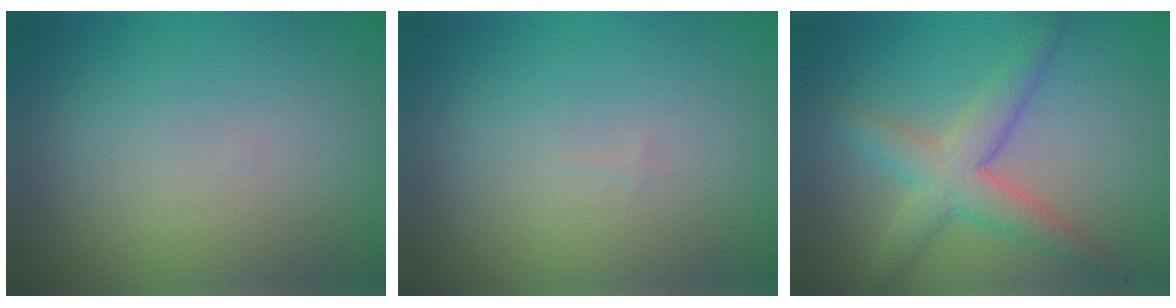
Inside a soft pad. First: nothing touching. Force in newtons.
{"total": 0.0}
{"total": 4.5, "press": 4.5, "slide": 0.0}